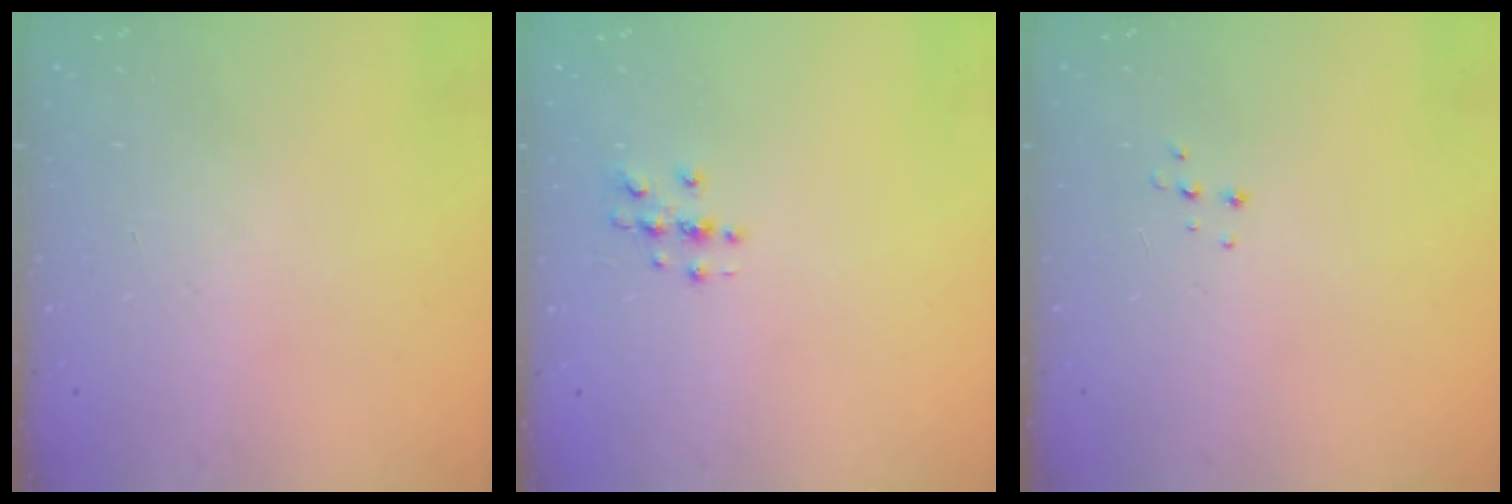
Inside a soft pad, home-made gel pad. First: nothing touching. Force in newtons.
{"total": 2.7, "press": 2.7, "slide": 0.3}
{"total": 3.7, "press": 3.7, "slide": 0.3}